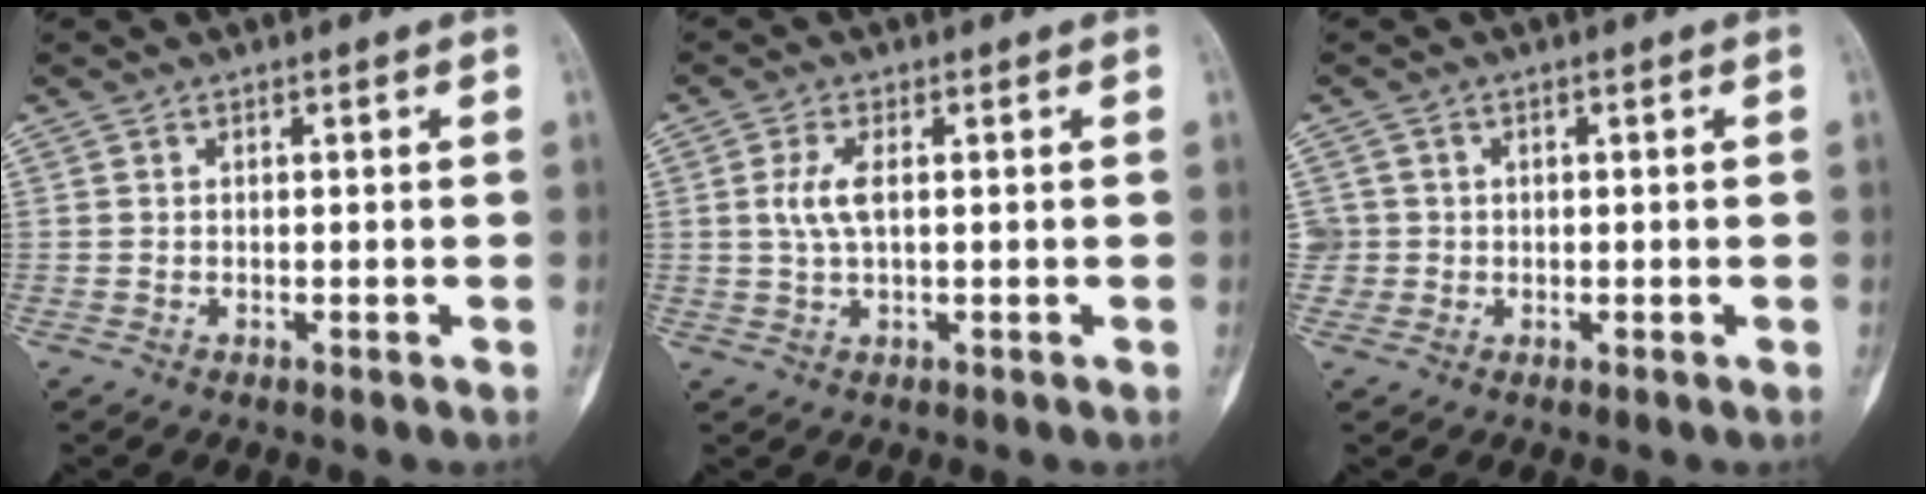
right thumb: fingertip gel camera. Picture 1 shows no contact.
{"total": 4.3, "force": [0.6, 1.7, 3.9], "torque": [-0.093, 0.002, 0.014]}
{"total": 2.6, "force": [0.3, 2.5, 0.0], "torque": [0.019, 0.005, 0.006]}